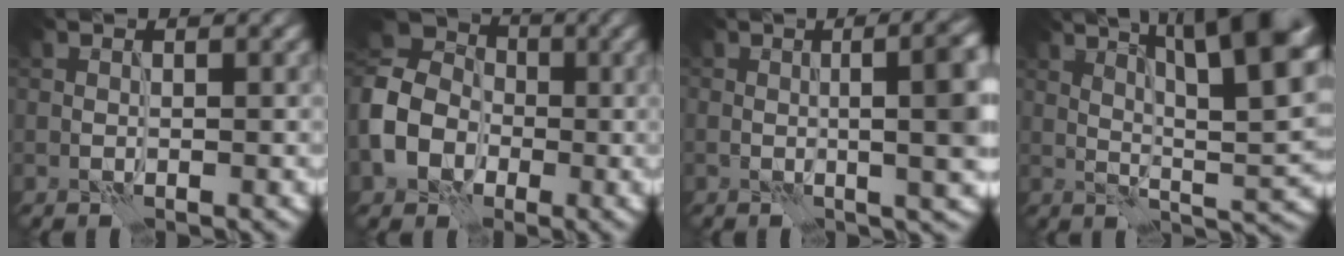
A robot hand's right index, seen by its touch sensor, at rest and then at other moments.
{"total": 9.2, "force": [-2.6, 7.4, 4.9], "torque": [-0.120, -0.011, -0.050]}
{"total": 10.8, "force": [1.5, 4.2, 9.8], "torque": [-0.078, 0.029, 0.018]}
{"total": 13.9, "force": [6.3, 4.5, 11.6], "torque": [-0.158, 0.016, 0.087]}